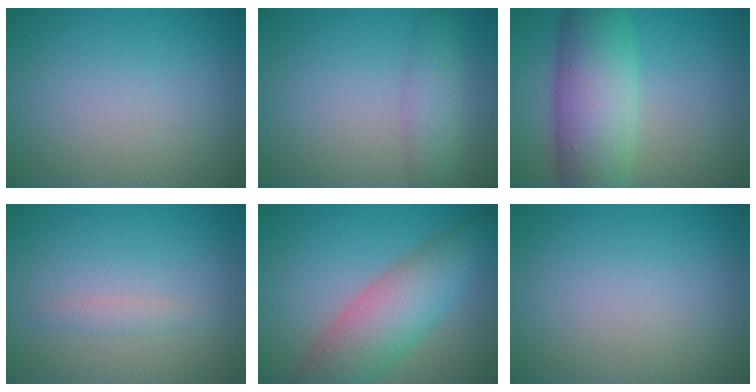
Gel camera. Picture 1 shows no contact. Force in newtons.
{"total": 2.8, "press": 2.8, "slide": 0.1}
{"total": 9.3, "press": 9.3, "slide": 0.4}
{"total": 1.0, "press": 1.0, "slide": 0.0}
{"total": 7.2, "press": 7.2, "slide": 0.2}
{"total": 0.0}